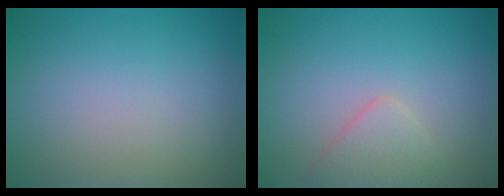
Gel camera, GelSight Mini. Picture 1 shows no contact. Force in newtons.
{"total": 2.1, "press": 2.1, "slide": 0.1}